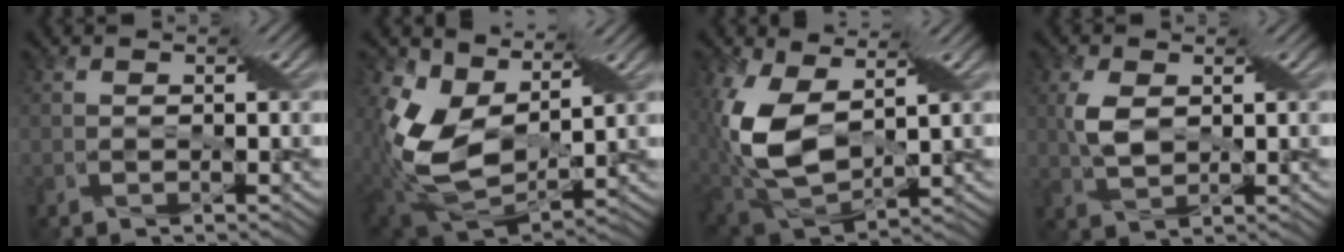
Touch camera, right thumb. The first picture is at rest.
{"total": 12.1, "force": [3.9, 7.9, 8.3], "torque": [-0.207, -0.009, 0.077]}
{"total": 12.0, "force": [2.3, 7.1, 9.4], "torque": [-0.241, -0.010, 0.048]}
{"total": 3.7, "force": [0.8, 2.3, 2.8], "torque": [-0.071, 0.003, 0.017]}